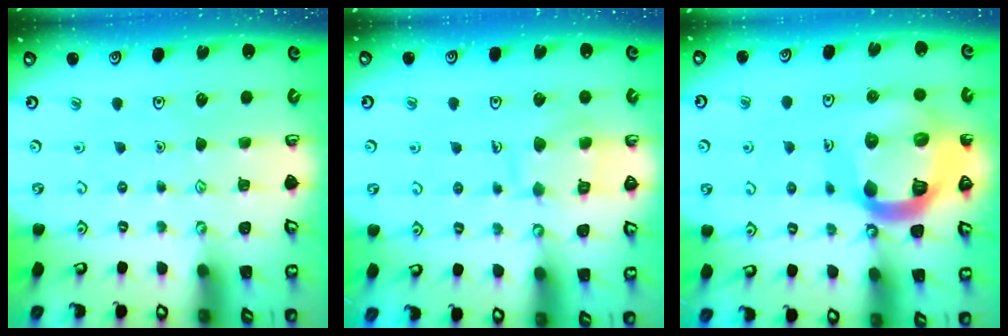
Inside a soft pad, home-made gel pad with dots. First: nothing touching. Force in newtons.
{"total": 9.9, "press": 9.9, "slide": 0.7}
{"total": 20.6, "press": 20.4, "slide": 2.4}